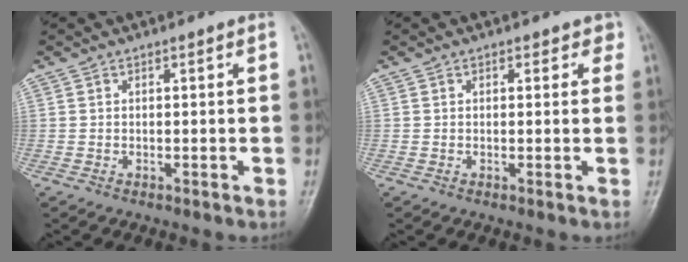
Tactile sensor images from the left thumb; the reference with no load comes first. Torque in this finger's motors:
{"motor_torque": [-0.13, 0.15, -0.30, -0.33, 0.05]}